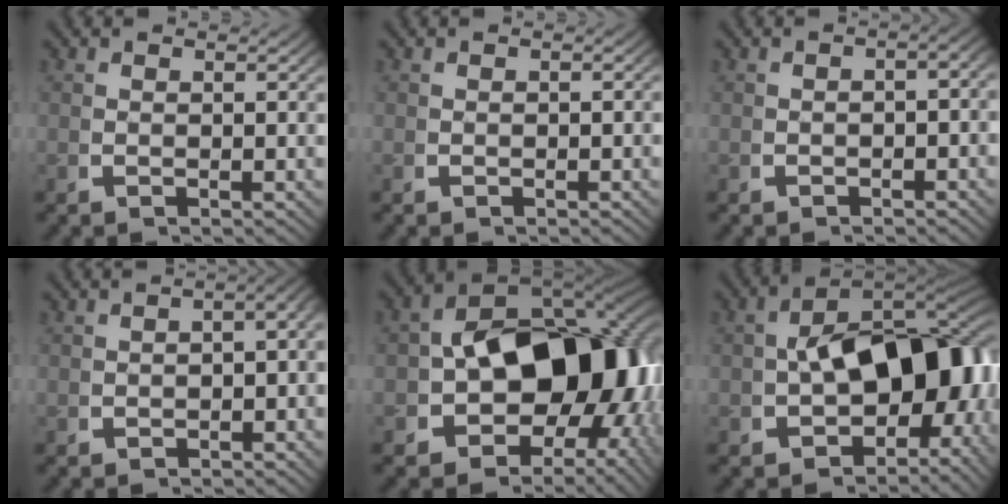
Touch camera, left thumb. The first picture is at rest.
{"total": 0.5, "force": [-0.3, 0.2, 0.4], "torque": [-0.002, 0.001, -0.007]}
{"total": 2.2, "force": [-0.9, 1.0, 1.7], "torque": [-0.020, 0.005, -0.016]}
{"total": 4.5, "force": [-0.2, 2.7, 3.6], "torque": [-0.035, 0.019, -0.017]}
{"total": 23.5, "force": [-2.4, 15.9, 17.2], "torque": [-0.287, -0.065, -0.014]}
{"total": 17.6, "force": [-1.2, 11.2, 13.5], "torque": [-0.208, -0.051, 0.003]}